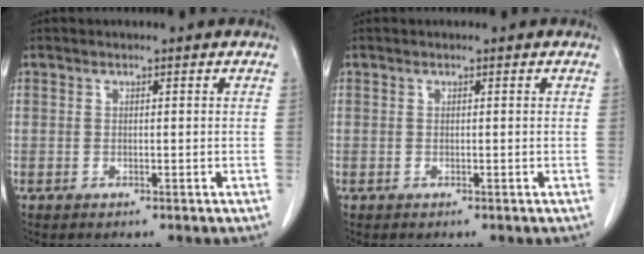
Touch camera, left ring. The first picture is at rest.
{"total": 0.0}